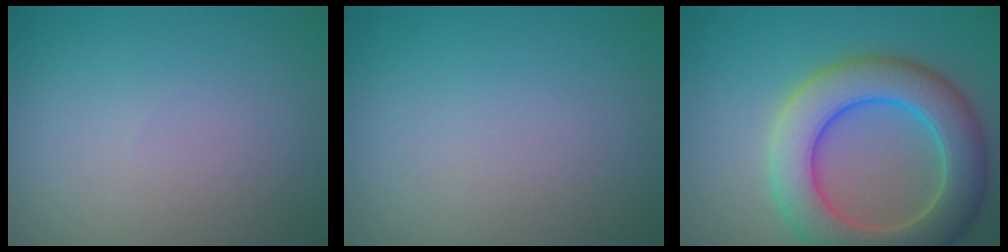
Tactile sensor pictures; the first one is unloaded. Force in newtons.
{"total": 0.0}
{"total": 8.6, "press": 8.6, "slide": 0.4}